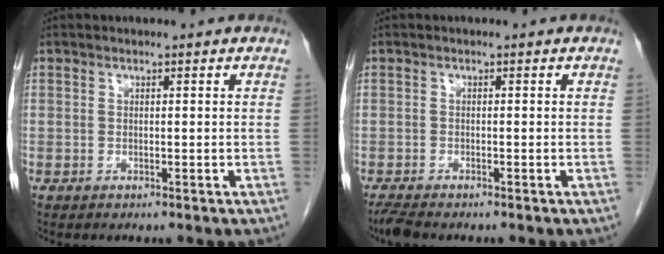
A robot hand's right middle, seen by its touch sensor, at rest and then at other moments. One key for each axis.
{"total": 2.1, "fx": -1.9, "fy": 0.2, "fz": 1.0, "tx": -0.026, "ty": -0.008, "tz": -0.035}